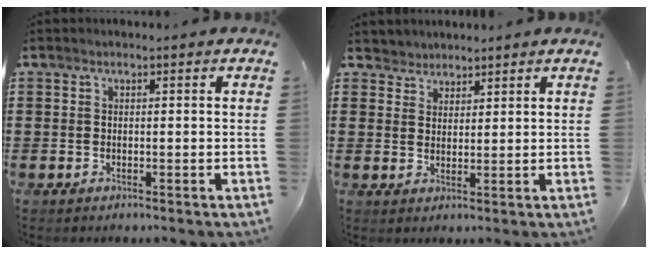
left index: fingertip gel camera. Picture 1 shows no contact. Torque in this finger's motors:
{"motor_torque": [0.11, 0.07, -0.03, -0.01]}